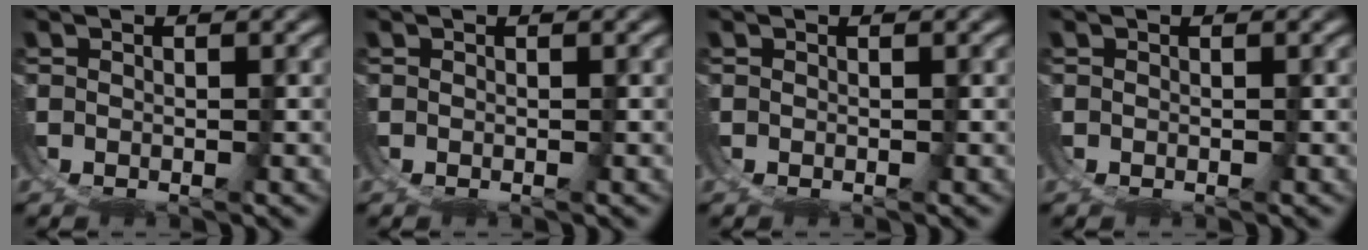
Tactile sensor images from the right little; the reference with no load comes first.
{"total": 0.0}
{"total": 0.0}
{"total": 0.0}